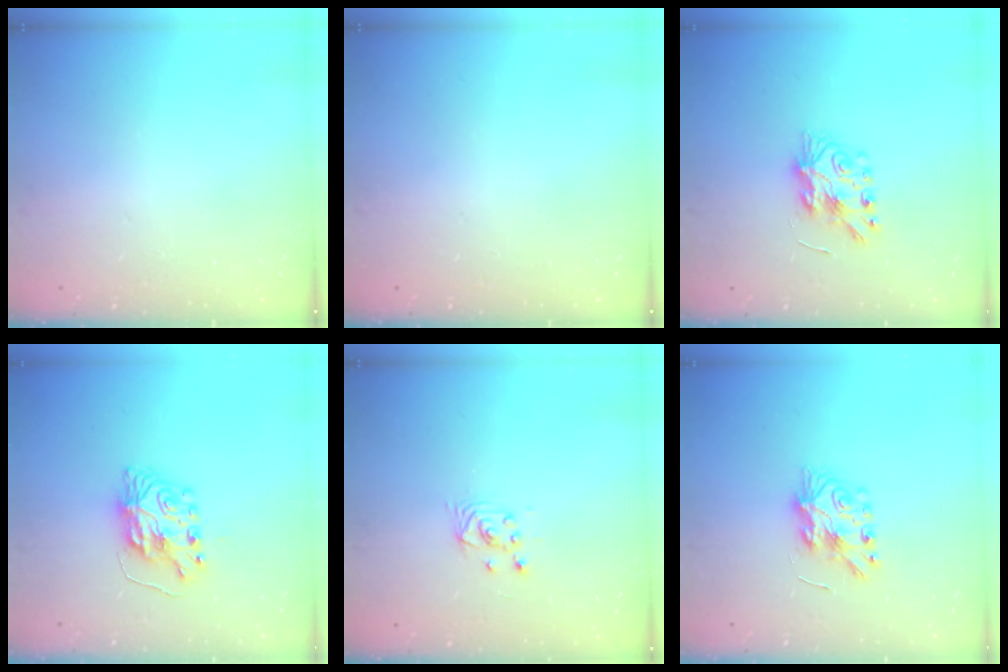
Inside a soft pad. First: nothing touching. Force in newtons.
{"total": 0.0}
{"total": 7.7, "press": 7.7, "slide": 0.6}
{"total": 8.2, "press": 8.2, "slide": 0.5}
{"total": 2.2, "press": 2.2, "slide": 0.3}
{"total": 7.7, "press": 7.7, "slide": 0.6}